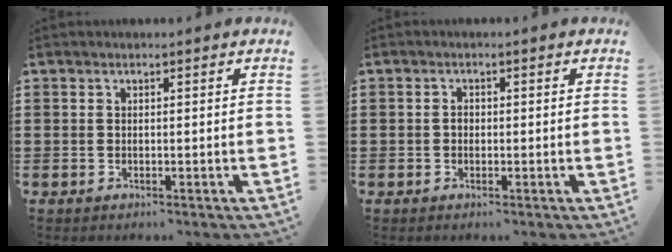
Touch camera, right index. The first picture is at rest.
{"total": 1.1, "force": [-0.2, 0.8, 0.7], "torque": [-0.015, 0.003, -0.004]}